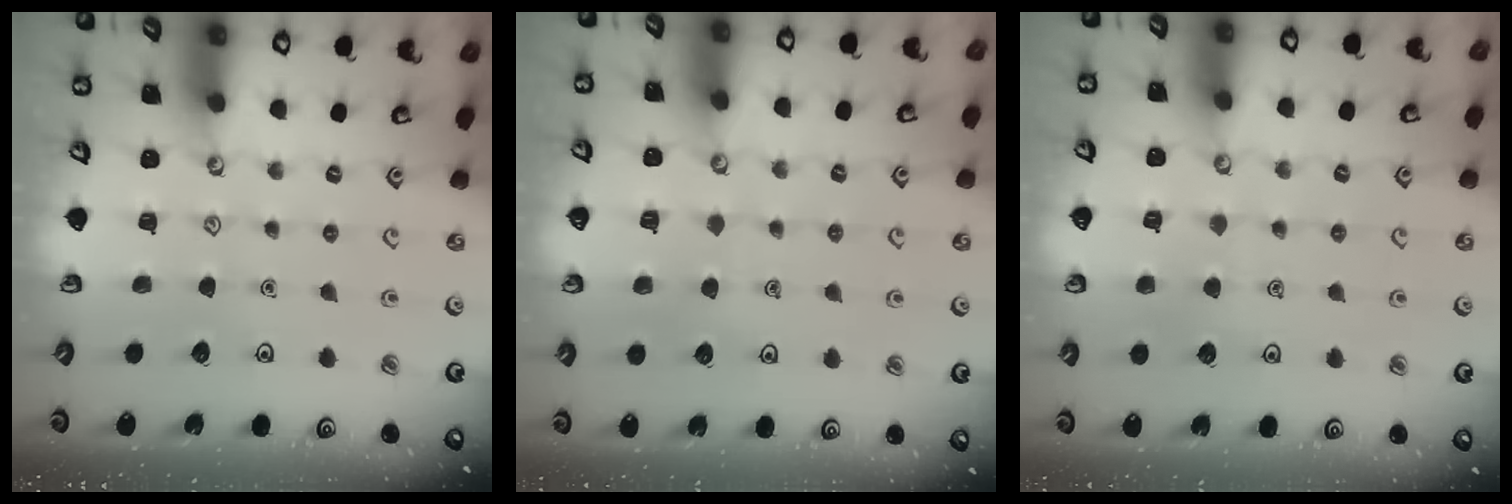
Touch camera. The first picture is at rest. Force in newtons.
{"total": 3.3, "press": 3.3, "slide": 0.2}
{"total": 2.6, "press": 2.6, "slide": 0.3}